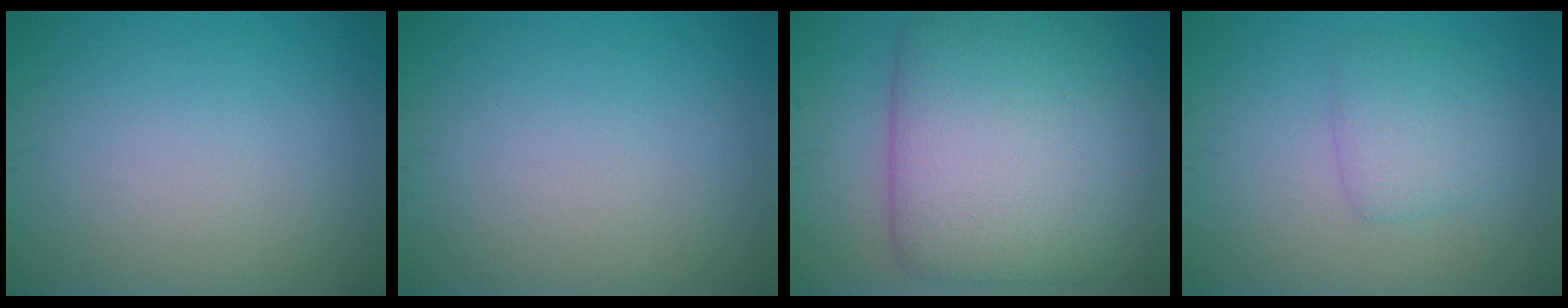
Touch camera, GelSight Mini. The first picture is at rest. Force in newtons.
{"total": 0.0}
{"total": 12.5, "press": 12.5, "slide": 0.4}
{"total": 2.7, "press": 2.7, "slide": 0.1}